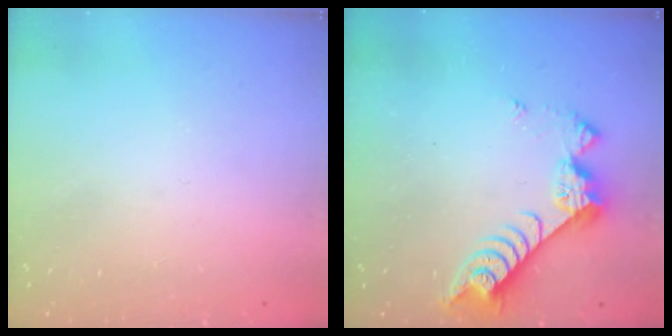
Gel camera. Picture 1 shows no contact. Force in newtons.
{"total": 8.3, "press": 8.3, "slide": 0.4}